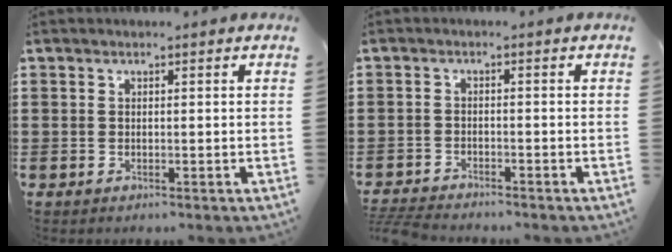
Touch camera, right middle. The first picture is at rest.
{"total": 3.1, "force": [-3.0, 0.1, 0.5], "torque": [-0.024, -0.006, -0.068]}